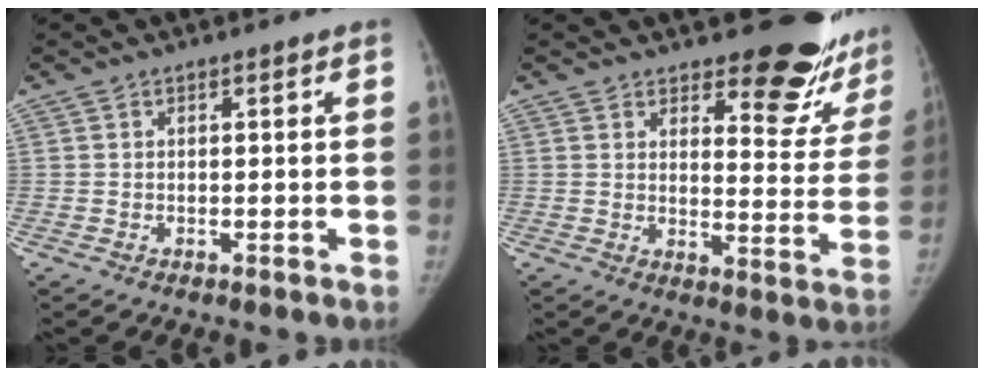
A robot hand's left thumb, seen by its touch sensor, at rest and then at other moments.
{"total": 15.9, "force": [13.3, 5.6, 6.7], "torque": [-0.031, -0.121, 0.149]}